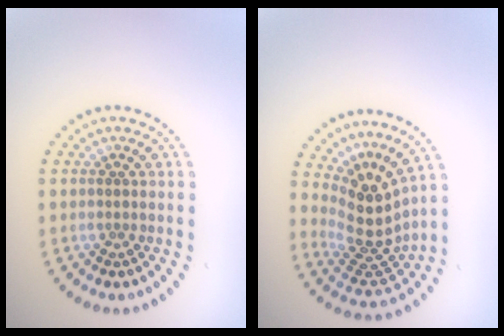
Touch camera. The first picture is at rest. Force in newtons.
{"total": 4.4, "press": 3.0, "slide": 3.2}